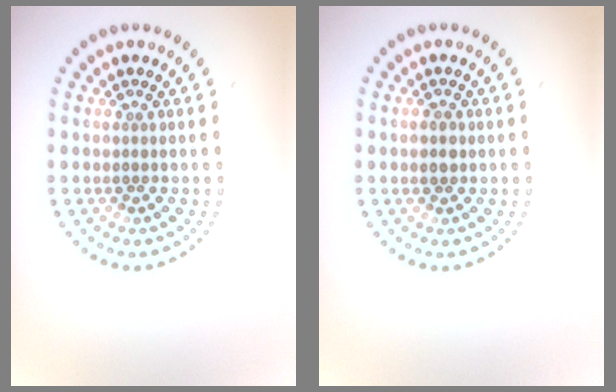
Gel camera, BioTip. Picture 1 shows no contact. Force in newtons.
{"total": 1.2, "press": 1.2, "slide": 0.1}